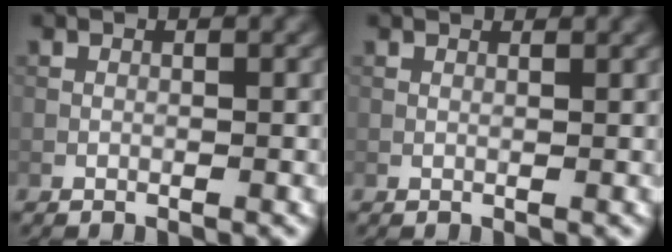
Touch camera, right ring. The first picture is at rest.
{"total": 0.9, "force": [0.8, 0.1, 0.5], "torque": [-0.016, -0.003, 0.007]}